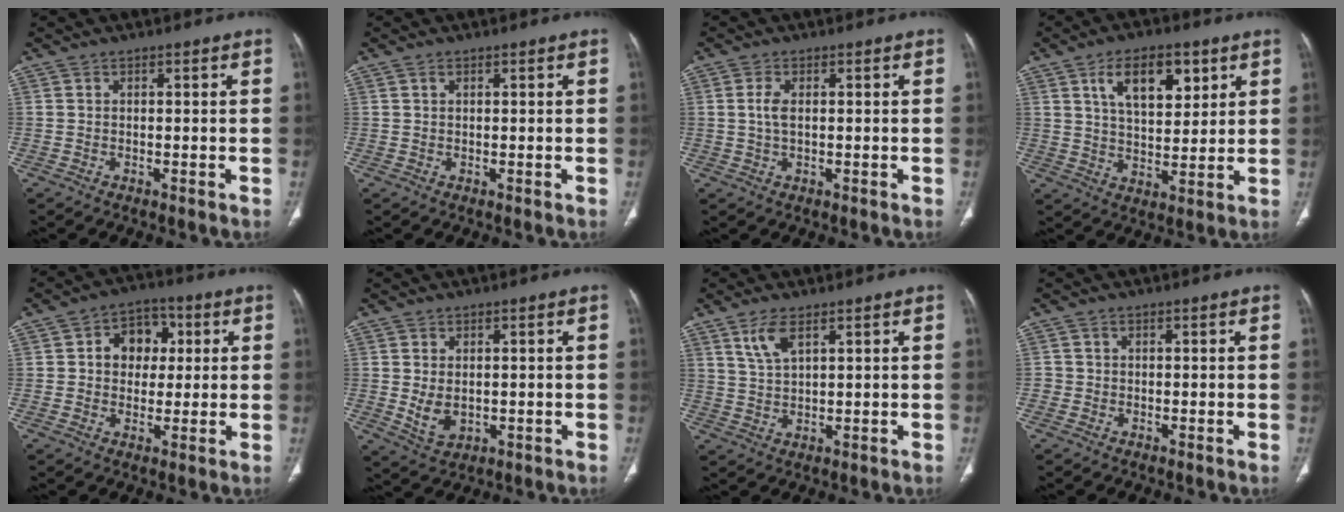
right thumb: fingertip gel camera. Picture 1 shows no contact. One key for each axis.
{"total": 0.7, "fx": 0.4, "fy": 0.4, "fz": 0.4, "tx": -0.008, "ty": 0.002, "tz": 0.007}
{"total": 2.9, "fx": 0.4, "fy": 1.4, "fz": 2.4, "tx": -0.060, "ty": 0.002, "tz": 0.009}
{"total": 11.7, "fx": 5.4, "fy": 6.0, "fz": 8.5, "tx": -0.112, "ty": -0.023, "tz": 0.094}
{"total": 8.9, "fx": 1.7, "fy": 7.0, "fz": 5.2, "tx": -0.029, "ty": 0.009, "tz": 0.021}
{"total": 5.0, "fx": 0.0, "fy": 3.5, "fz": 3.7, "tx": -0.059, "ty": -0.011, "tz": 0.016}
{"total": 5.0, "fx": 2.9, "fy": 1.8, "fz": 3.6, "tx": -0.076, "ty": -0.010, "tz": 0.066}
{"total": 1.5, "fx": -0.2, "fy": 1.5, "fz": 0.1, "tx": 0.009, "ty": 0.007, "tz": -0.006}